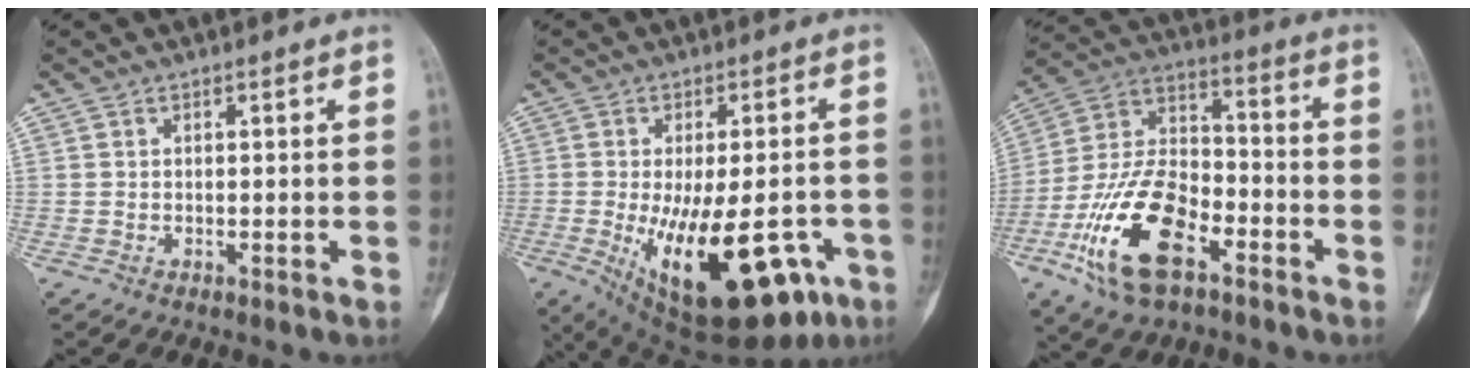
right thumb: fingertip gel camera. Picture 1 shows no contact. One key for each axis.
{"total": 21.9, "fx": -7.9, "fy": 9.5, "fz": 18.1, "tx": -0.247, "ty": -0.007, "tz": -0.094}
{"total": 19.4, "fx": -9.0, "fy": 9.7, "fz": 14.2, "tx": -0.267, "ty": 0.049, "tz": -0.167}